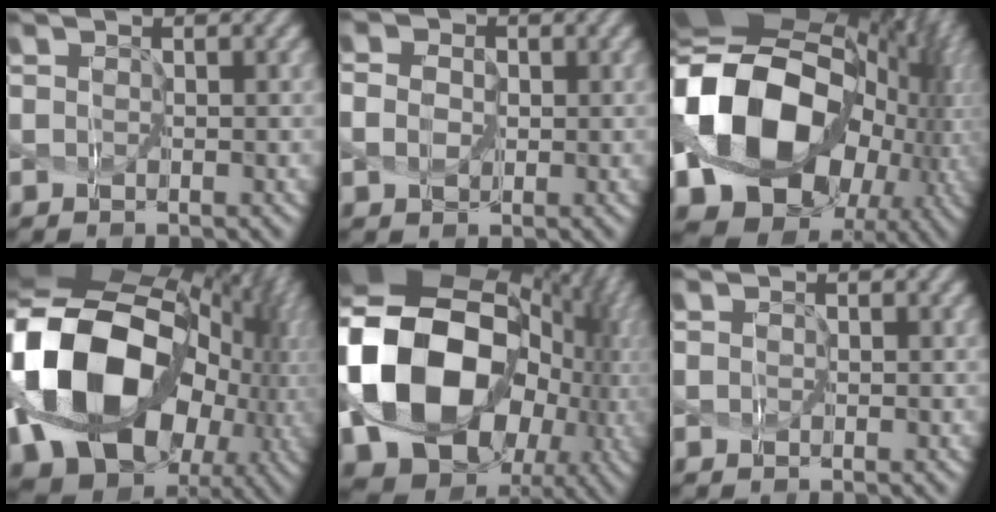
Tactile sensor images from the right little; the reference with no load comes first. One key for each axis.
{"total": 2.7, "fx": 0.0, "fy": 2.3, "fz": 1.5, "tx": -0.033, "ty": 0.008, "tz": -0.005}
{"total": 20.0, "fx": -2.0, "fy": 15.2, "fz": 12.8, "tx": -0.281, "ty": -0.023, "tz": -0.008}
{"total": 19.9, "fx": -1.5, "fy": 14.8, "fz": 13.2, "tx": -0.303, "ty": -0.012, "tz": -0.006}
{"total": 19.7, "fx": -1.1, "fy": 15.8, "fz": 11.8, "tx": -0.270, "ty": -0.009, "tz": 0.006}
{"total": 0.0}